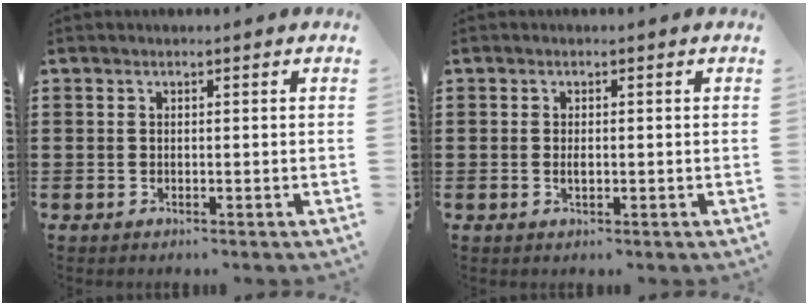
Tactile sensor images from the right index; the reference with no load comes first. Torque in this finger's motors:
{"motor_torque": [1.11, 1.03, 0.09, 0.05]}